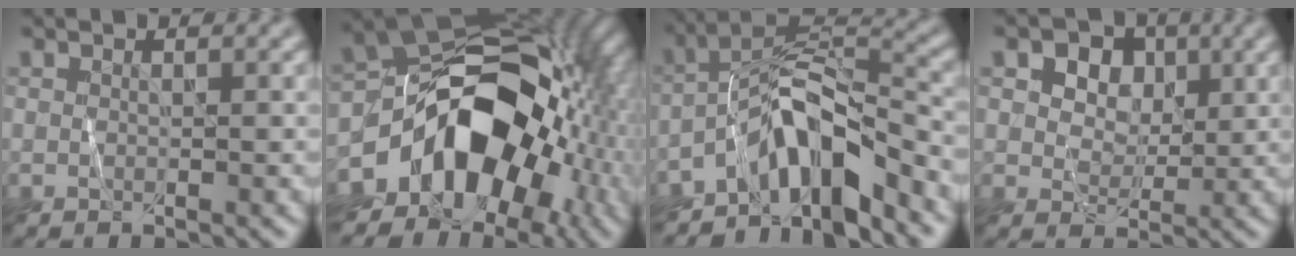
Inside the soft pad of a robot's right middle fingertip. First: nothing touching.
{"total": 14.2, "force": [-4.7, 9.9, 9.0], "torque": [-0.114, -0.003, -0.091]}
{"total": 7.2, "force": [-4.7, 2.3, 5.0], "torque": [-0.067, 0.022, -0.086]}
{"total": 7.2, "force": [3.6, 5.0, 3.7], "torque": [-0.060, 0.026, 0.038]}